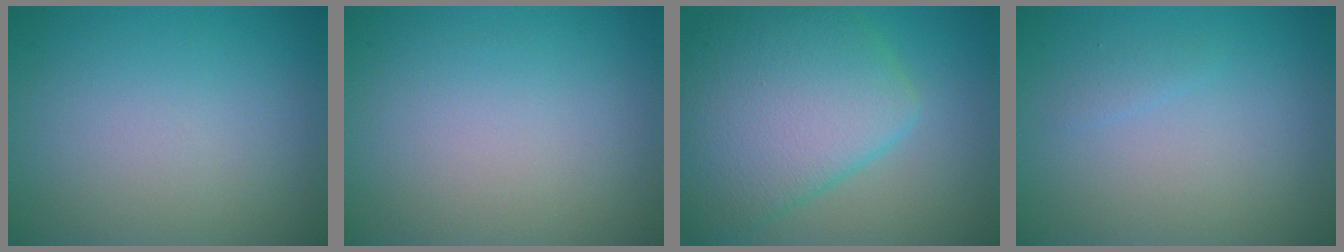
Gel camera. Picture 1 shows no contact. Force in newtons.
{"total": 0.0}
{"total": 9.1, "press": 9.1, "slide": 0.1}
{"total": 0.6, "press": 0.6, "slide": 0.0}